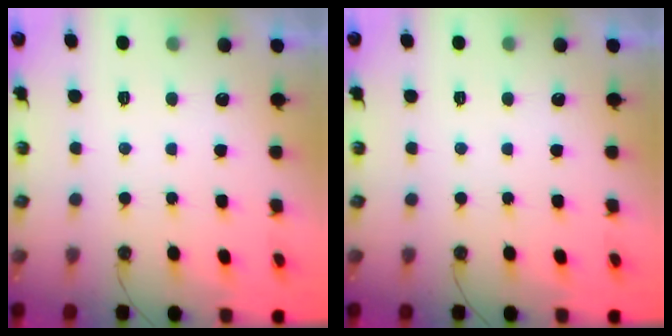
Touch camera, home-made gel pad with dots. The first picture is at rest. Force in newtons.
{"total": 0.0}